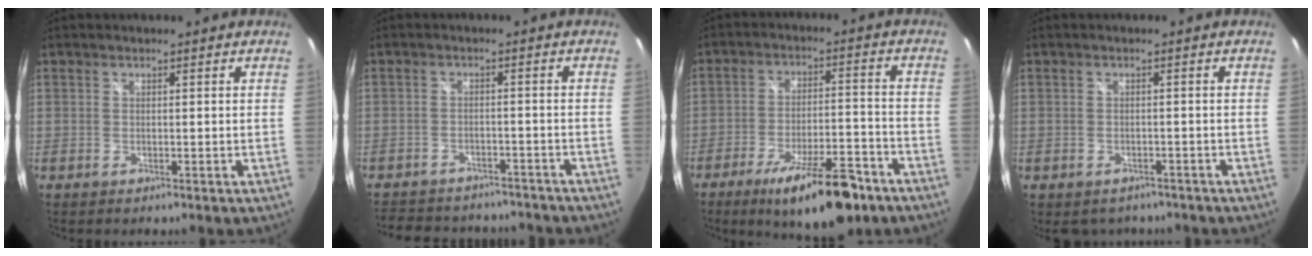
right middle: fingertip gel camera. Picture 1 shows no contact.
{"total": 16.6, "force": [-14.2, 6.3, 6.0], "torque": [-0.132, 0.007, -0.186]}
{"total": 16.6, "force": [-11.4, 4.6, 11.1], "torque": [-0.186, -0.016, -0.167]}
{"total": 4.2, "force": [-3.2, 2.5, 1.1], "torque": [-0.024, -0.007, -0.038]}